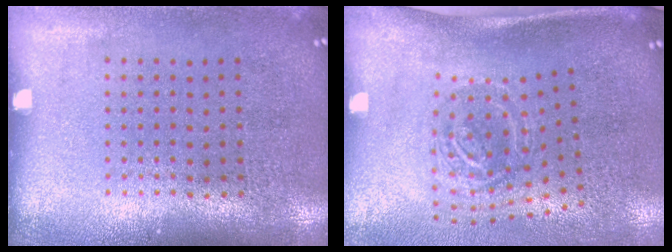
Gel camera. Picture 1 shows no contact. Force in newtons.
{"total": 2.0, "press": 1.3, "slide": 1.6}